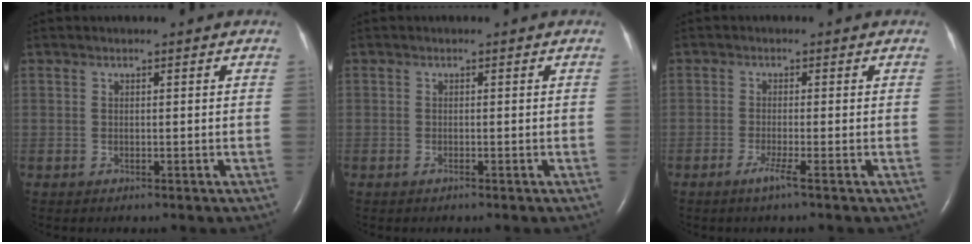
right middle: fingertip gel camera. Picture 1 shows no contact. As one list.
[{"total": 0.0}, {"total": 2.1, "force": [-1.3, -0.5, 1.6], "torque": [-0.031, -0.004, -0.029]}]